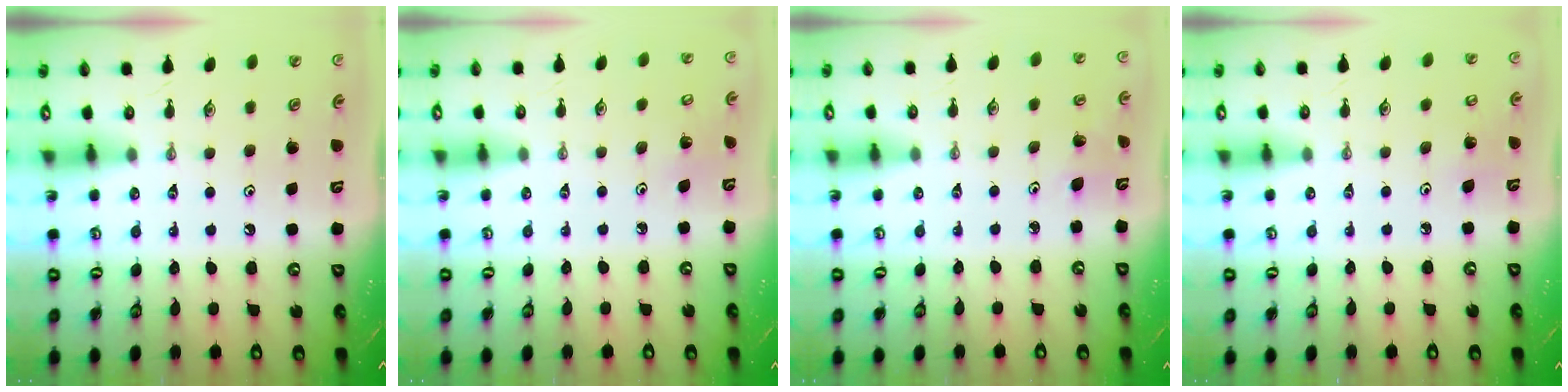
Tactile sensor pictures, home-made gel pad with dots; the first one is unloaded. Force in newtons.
{"total": 2.5, "press": 2.5, "slide": 0.2}
{"total": 3.4, "press": 3.3, "slide": 0.9}
{"total": 4.1, "press": 3.9, "slide": 1.0}